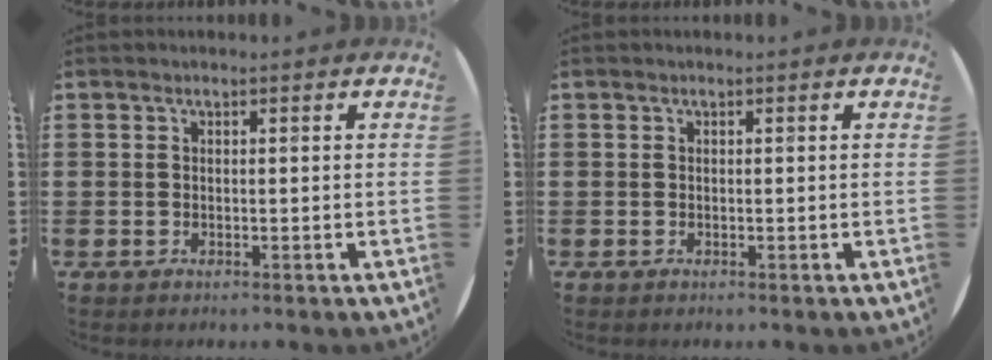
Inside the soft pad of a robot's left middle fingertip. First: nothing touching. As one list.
[{"total": 0.0}]